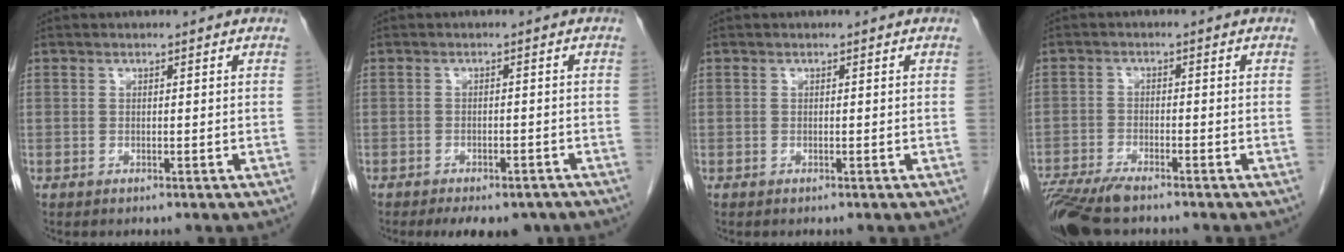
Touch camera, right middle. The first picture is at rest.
{"total": 8.5, "force": [-6.7, 3.6, 3.8], "torque": [-0.048, -0.004, -0.083]}
{"total": 0.0}
{"total": 9.2, "force": [-7.4, 1.9, 5.1], "torque": [-0.089, -0.021, -0.130]}